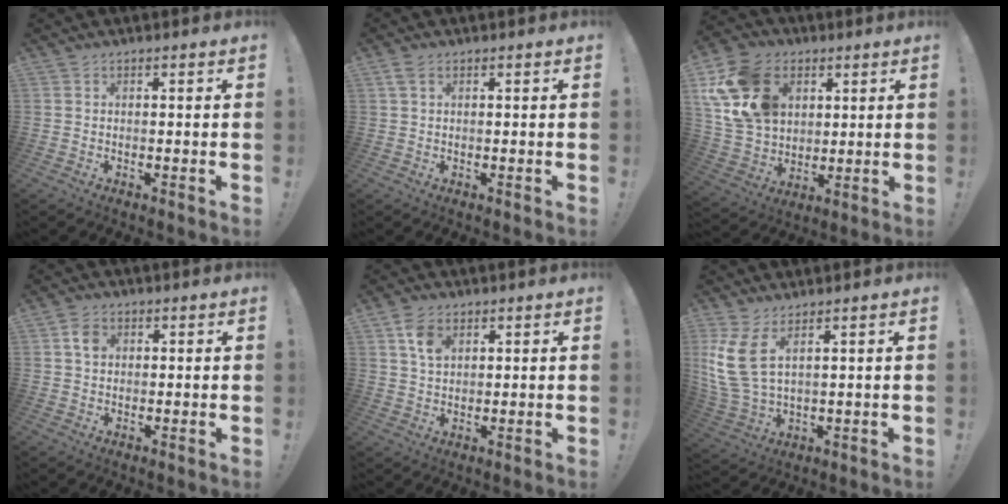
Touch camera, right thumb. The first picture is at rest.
{"total": 1.6, "force": [0.6, 0.8, 1.2], "torque": [-0.033, 0.006, 0.014]}
{"total": 19.3, "force": [6.9, 14.7, 10.4], "torque": [-0.193, -0.018, 0.136]}
{"total": 4.2, "force": [1.3, 3.2, 2.4], "torque": [-0.028, -0.001, 0.021]}
{"total": 6.2, "force": [3.0, 3.9, 3.7], "torque": [-0.056, -0.010, 0.056]}
{"total": 9.8, "force": [4.6, 4.2, 7.6], "torque": [-0.165, -0.027, 0.089]}